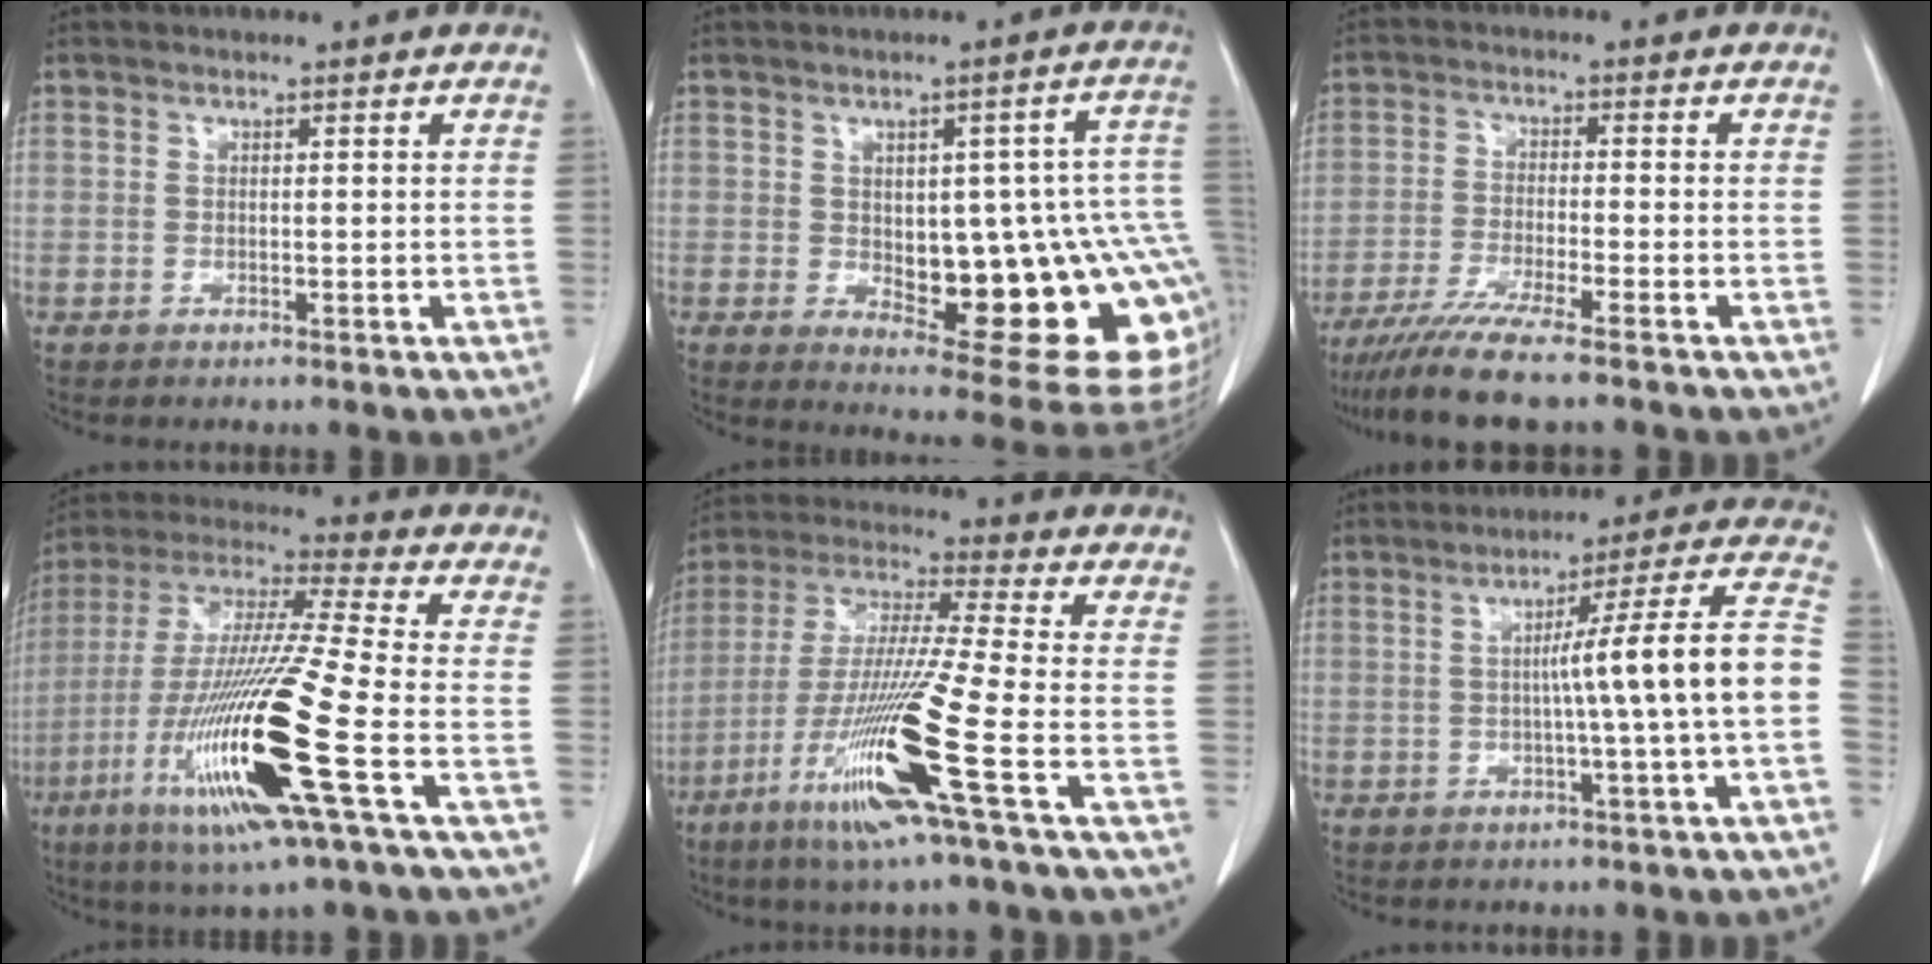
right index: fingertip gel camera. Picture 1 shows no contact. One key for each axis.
{"total": 21.9, "fx": -3.1, "fy": 7.0, "fz": 20.5, "tx": -0.183, "ty": 0.018, "tz": -0.010}
{"total": 8.7, "fx": -7.0, "fy": -0.6, "fz": 5.1, "tx": -0.082, "ty": -0.027, "tz": -0.120}
{"total": 21.5, "fx": -7.3, "fy": 0.0, "fz": 20.2, "tx": -0.425, "ty": -0.036, "tz": -0.146}
{"total": 16.7, "fx": -7.0, "fy": -1.4, "fz": 15.1, "tx": -0.313, "ty": -0.032, "tz": -0.137}
{"total": 11.5, "fx": -1.4, "fy": -1.8, "fz": 11.3, "tx": -0.152, "ty": 0.022, "tz": -0.022}